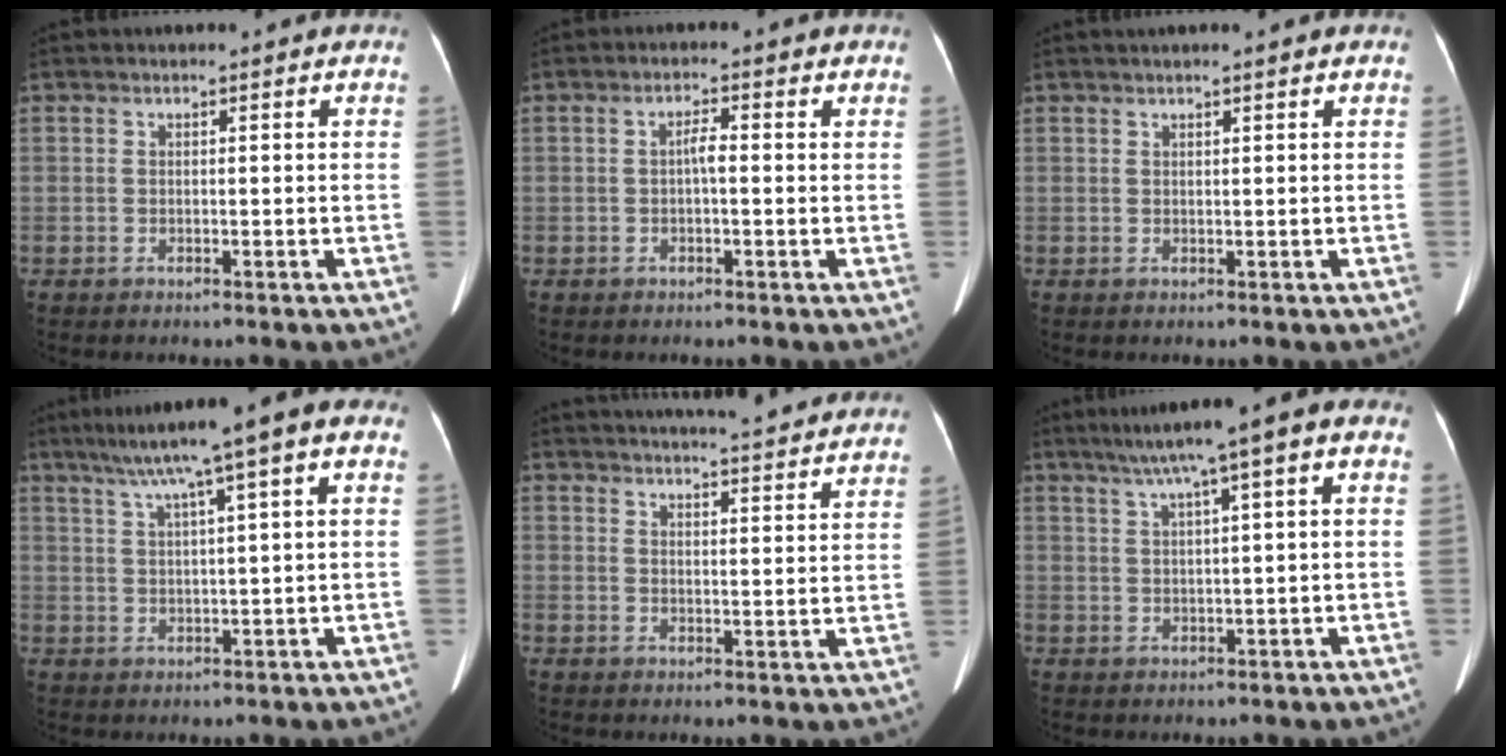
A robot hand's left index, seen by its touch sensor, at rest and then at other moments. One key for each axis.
{"total": 2.1, "fx": 0.1, "fy": 0.5, "fz": 2.0, "tx": -0.033, "ty": 0.007, "tz": -0.001}
{"total": 1.8, "fx": 1.5, "fy": -0.2, "fz": 1.1, "tx": -0.013, "ty": 0.019, "tz": 0.025}
{"total": 10.4, "fx": 5.1, "fy": 1.0, "fz": 9.0, "tx": -0.143, "ty": 0.039, "tz": 0.078}
{"total": 22.3, "fx": 20.8, "fy": 1.9, "fz": 7.6, "tx": -0.111, "ty": -0.002, "tz": 0.259}
{"total": 8.6, "fx": 3.9, "fy": 1.2, "fz": 7.6, "tx": -0.121, "ty": 0.039, "tz": 0.056}